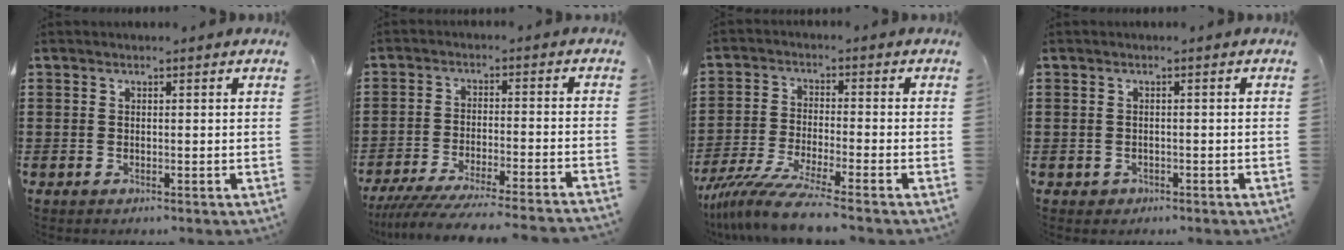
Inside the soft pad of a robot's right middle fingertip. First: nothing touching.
{"total": 6.1, "force": [-5.7, -0.2, 2.2], "torque": [-0.045, -0.014, -0.112]}
{"total": 7.5, "force": [-6.3, -0.2, 4.0], "torque": [-0.094, -0.016, -0.125]}
{"total": 0.6, "force": [-0.4, 0.5, 0.1], "torque": [-0.004, 0.003, -0.009]}